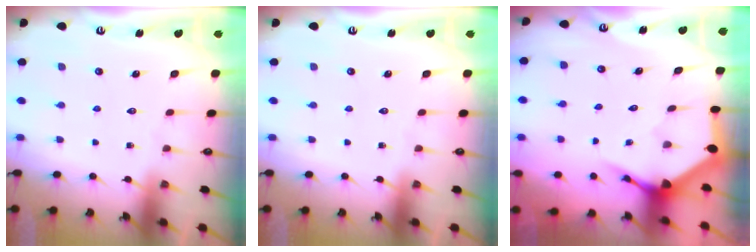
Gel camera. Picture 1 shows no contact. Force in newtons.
{"total": 0.0}
{"total": 3.7, "press": 3.7, "slide": 0.5}